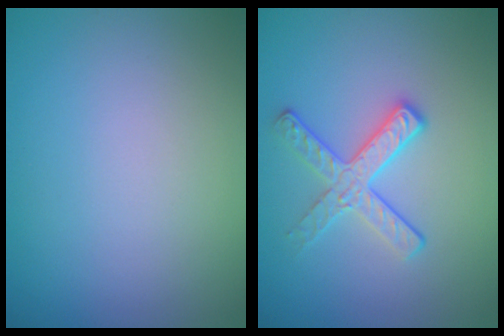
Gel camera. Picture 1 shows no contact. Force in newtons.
{"total": 2.8, "press": 2.6, "slide": 1.1}